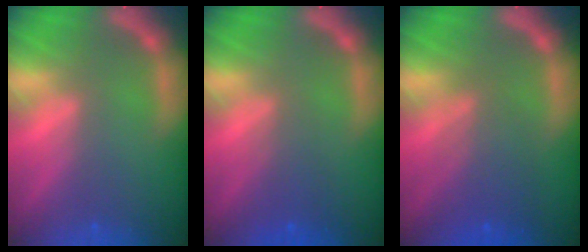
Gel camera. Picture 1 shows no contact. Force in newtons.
{"total": 2.5}
{"total": 5.0}